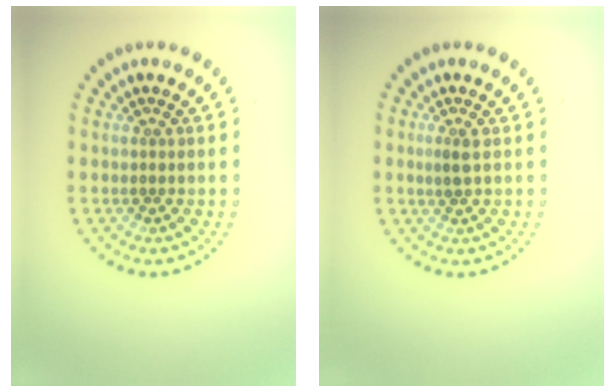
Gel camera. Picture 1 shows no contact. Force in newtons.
{"total": 1.2, "press": 1.1, "slide": 0.4}